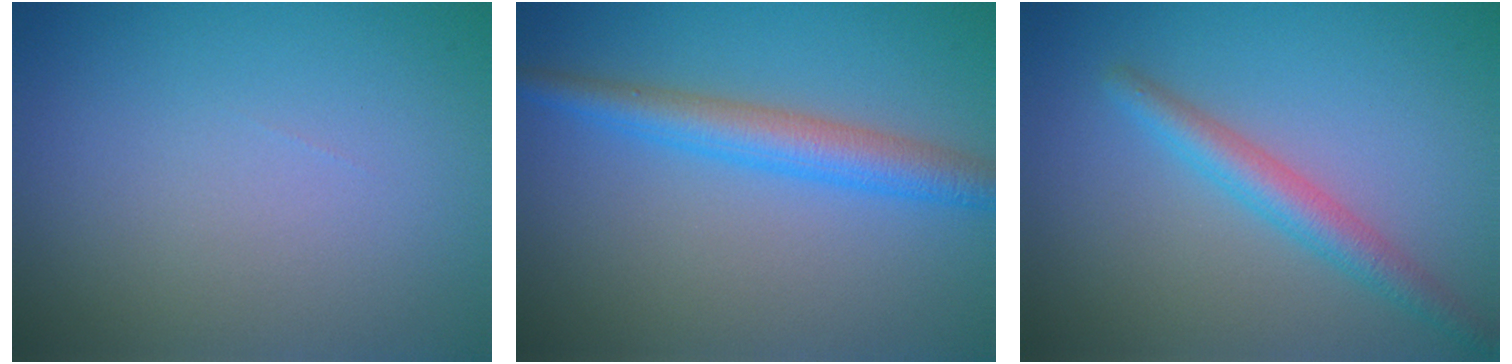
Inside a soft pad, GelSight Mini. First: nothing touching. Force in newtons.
{"total": 4.0, "press": 4.0, "slide": 0.2}
{"total": 2.9, "press": 2.9, "slide": 0.1}